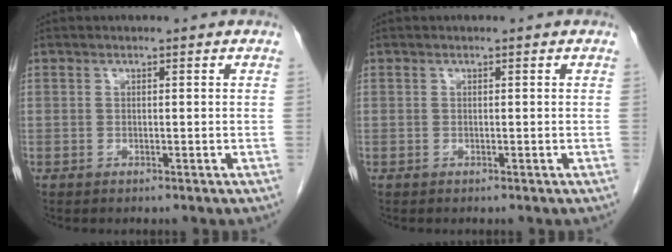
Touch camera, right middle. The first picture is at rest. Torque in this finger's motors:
{"motor_torque": [0.15, 0.02, 0.01, -0.01]}